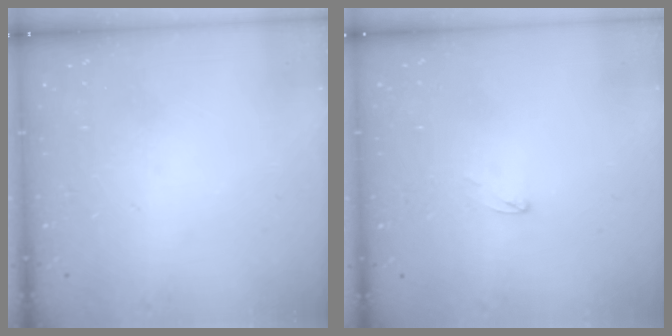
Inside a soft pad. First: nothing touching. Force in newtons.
{"total": 2.2, "press": 2.2, "slide": 0.2}